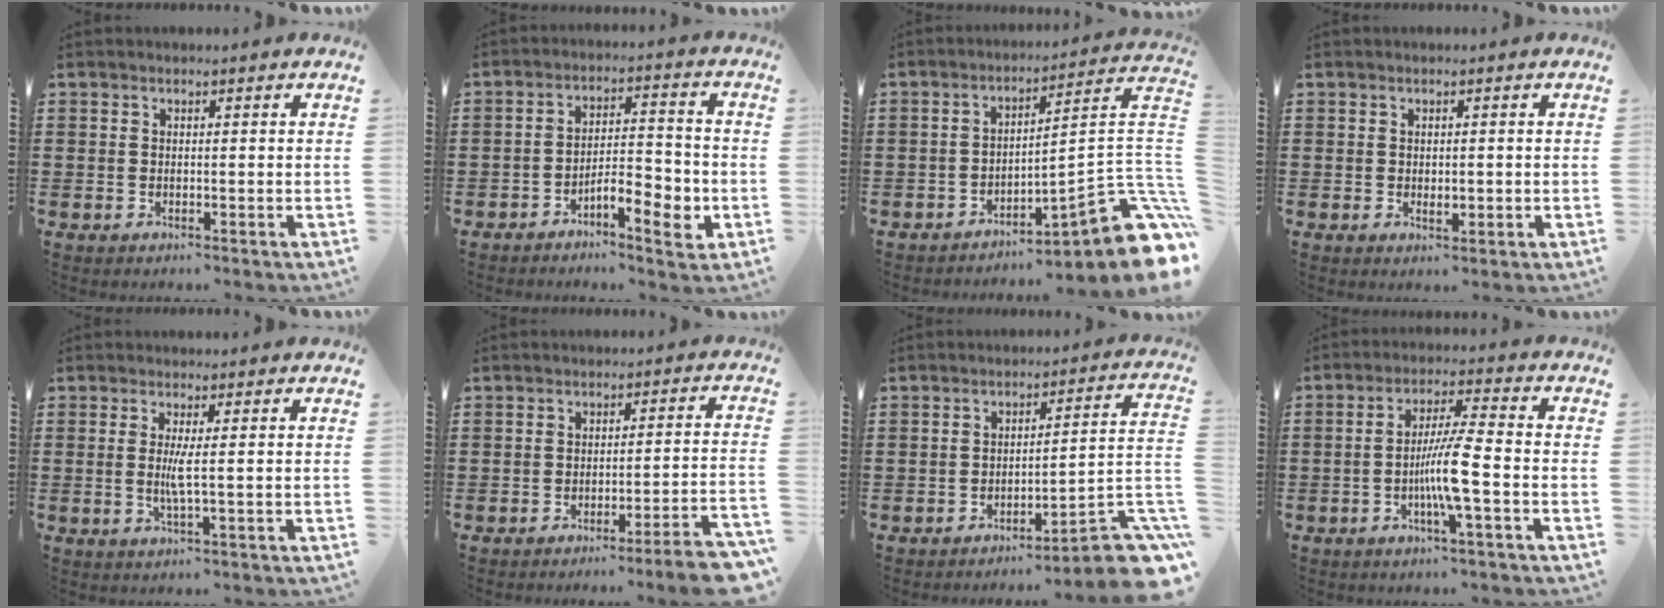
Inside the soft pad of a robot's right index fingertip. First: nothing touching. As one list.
[{"total": 6.7, "force": [-3.7, 1.9, 5.3], "torque": [-0.084, 0.008, -0.063]}, {"total": 9.1, "force": [-4.3, 2.6, 7.6], "torque": [-0.098, -0.017, -0.083]}, {"total": 1.4, "force": [-0.1, 0.7, 1.3], "torque": [-0.024, 0.003, -0.001]}, {"total": 3.2, "force": [0.1, -0.2, 3.2], "torque": [-0.067, -0.011, -0.004]}, {"total": 4.6, "force": [-3.7, -0.6, 2.8], "torque": [-0.046, -0.018, -0.071]}, {"total": 6.5, "force": [-4.6, 0.9, 4.5], "torque": [-0.063, -0.016, -0.090]}, {"total": 7.8, "force": [-2.4, 0.2, 7.5], "torque": [-0.140, -0.009, -0.049]}]